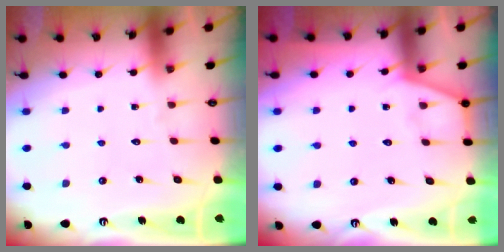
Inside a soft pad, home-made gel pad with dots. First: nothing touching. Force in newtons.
{"total": 4.5, "press": 4.5, "slide": 0.5}